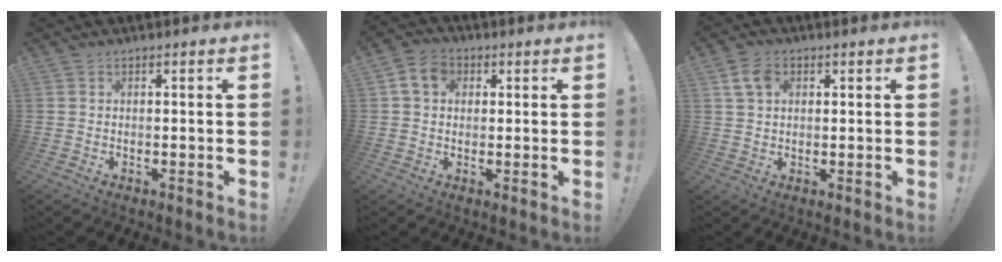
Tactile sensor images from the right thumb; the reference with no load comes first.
{"total": 6.9, "force": [2.2, 5.2, 3.9], "torque": [-0.059, 0.004, 0.042]}
{"total": 6.1, "force": [2.2, 4.2, 3.9], "torque": [-0.070, 0.008, 0.045]}